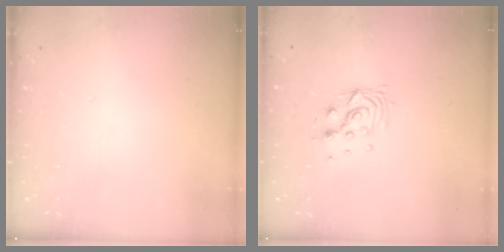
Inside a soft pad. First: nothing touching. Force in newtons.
{"total": 8.3, "press": 8.3, "slide": 0.7}